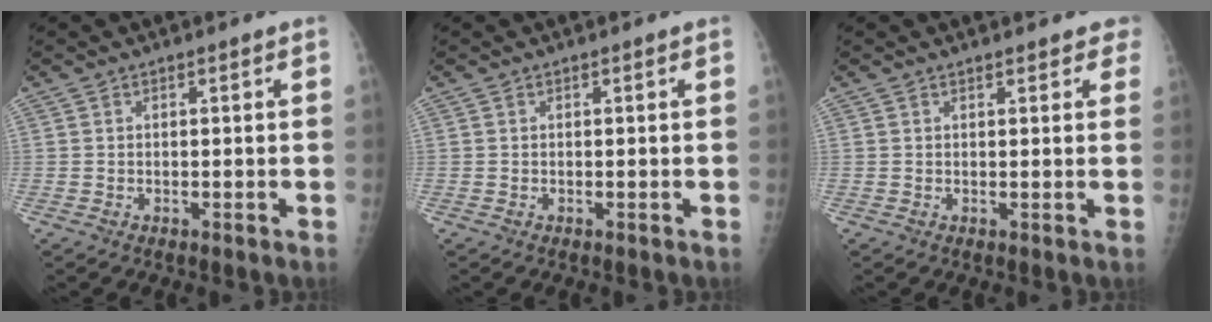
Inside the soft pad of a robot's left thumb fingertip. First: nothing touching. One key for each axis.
{"total": 0.0}
{"total": 3.3, "fx": 2.8, "fy": 1.4, "fz": 1.1, "tx": 0.017, "ty": -0.003, "tz": 0.021}